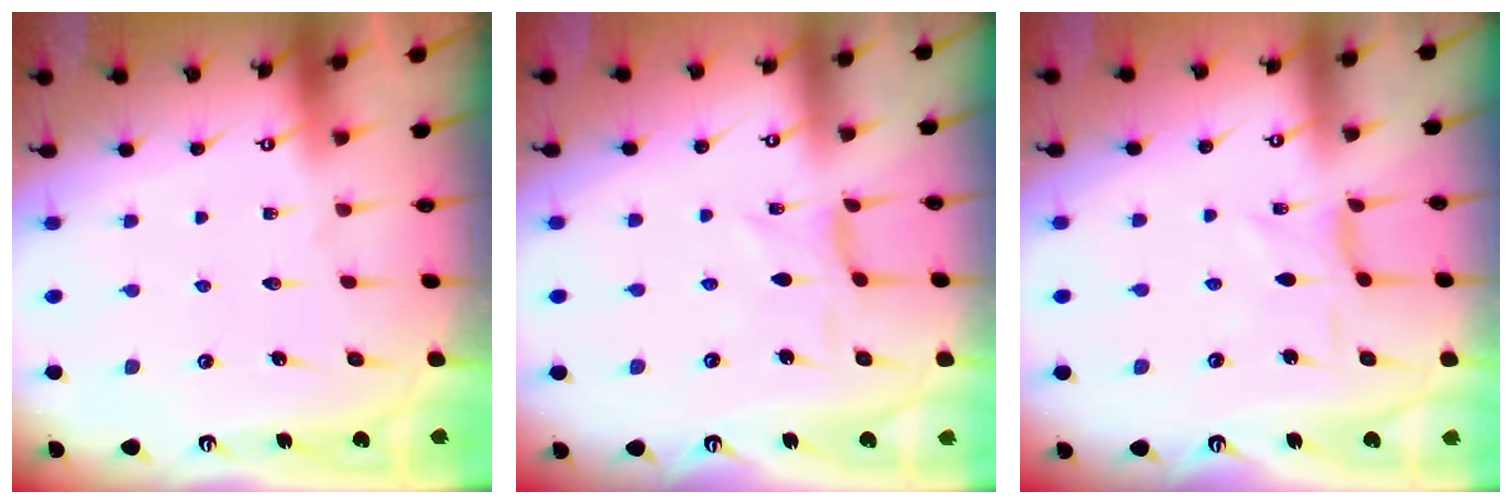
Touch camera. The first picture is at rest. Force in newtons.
{"total": 1.5, "press": 1.3, "slide": 0.6}
{"total": 1.5, "press": 1.3, "slide": 0.6}